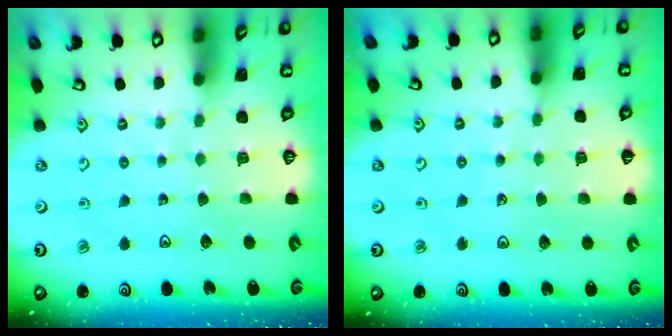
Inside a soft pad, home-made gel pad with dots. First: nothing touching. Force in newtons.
{"total": 3.7, "press": 3.6, "slide": 0.6}